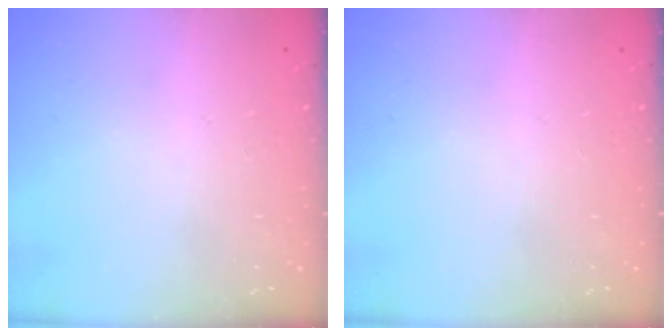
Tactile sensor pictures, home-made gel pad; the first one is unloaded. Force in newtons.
{"total": 0.0}